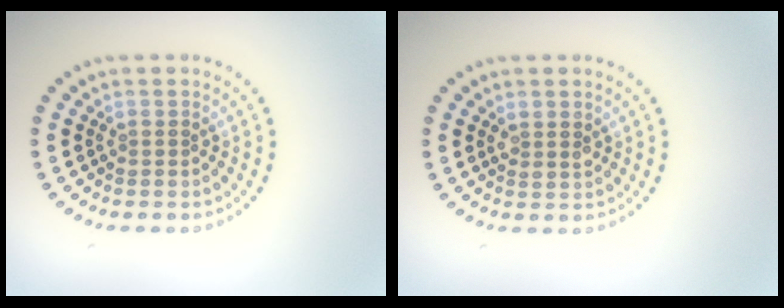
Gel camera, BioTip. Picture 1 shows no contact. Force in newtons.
{"total": 1.5, "press": 1.3, "slide": 0.7}